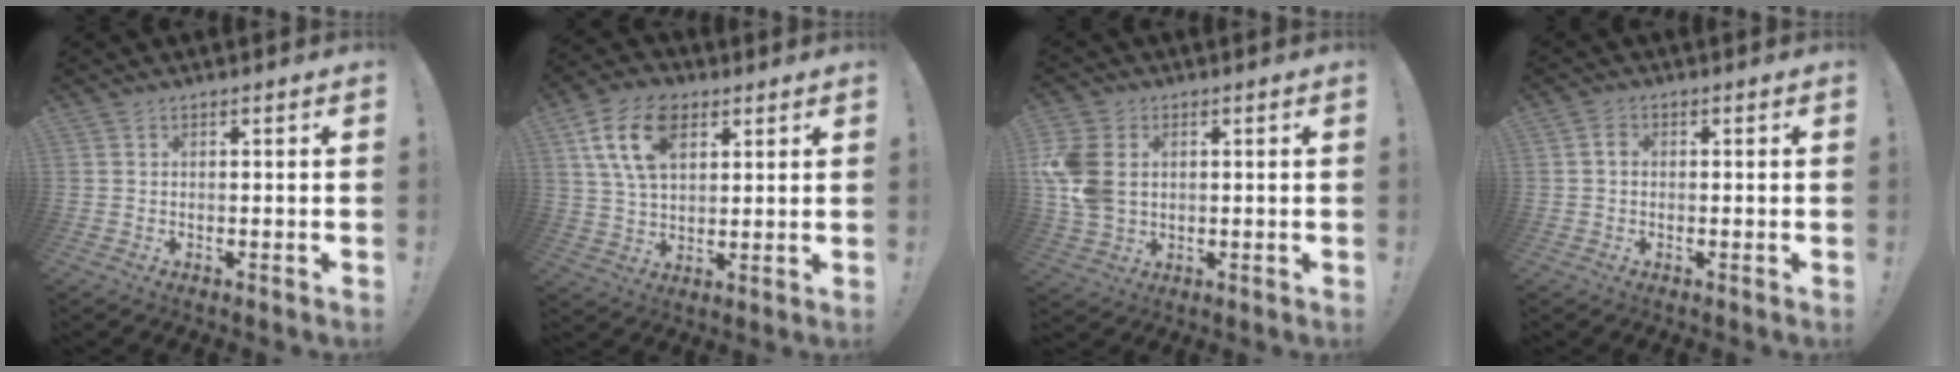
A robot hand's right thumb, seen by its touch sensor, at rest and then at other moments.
{"total": 15.1, "force": [6.5, 9.6, 9.7], "torque": [-0.178, -0.006, 0.120]}
{"total": 12.4, "force": [1.8, 9.2, 8.1], "torque": [-0.172, 0.000, 0.038]}
{"total": 2.0, "force": [-0.1, 1.5, 1.2], "torque": [-0.015, 0.004, -0.005]}